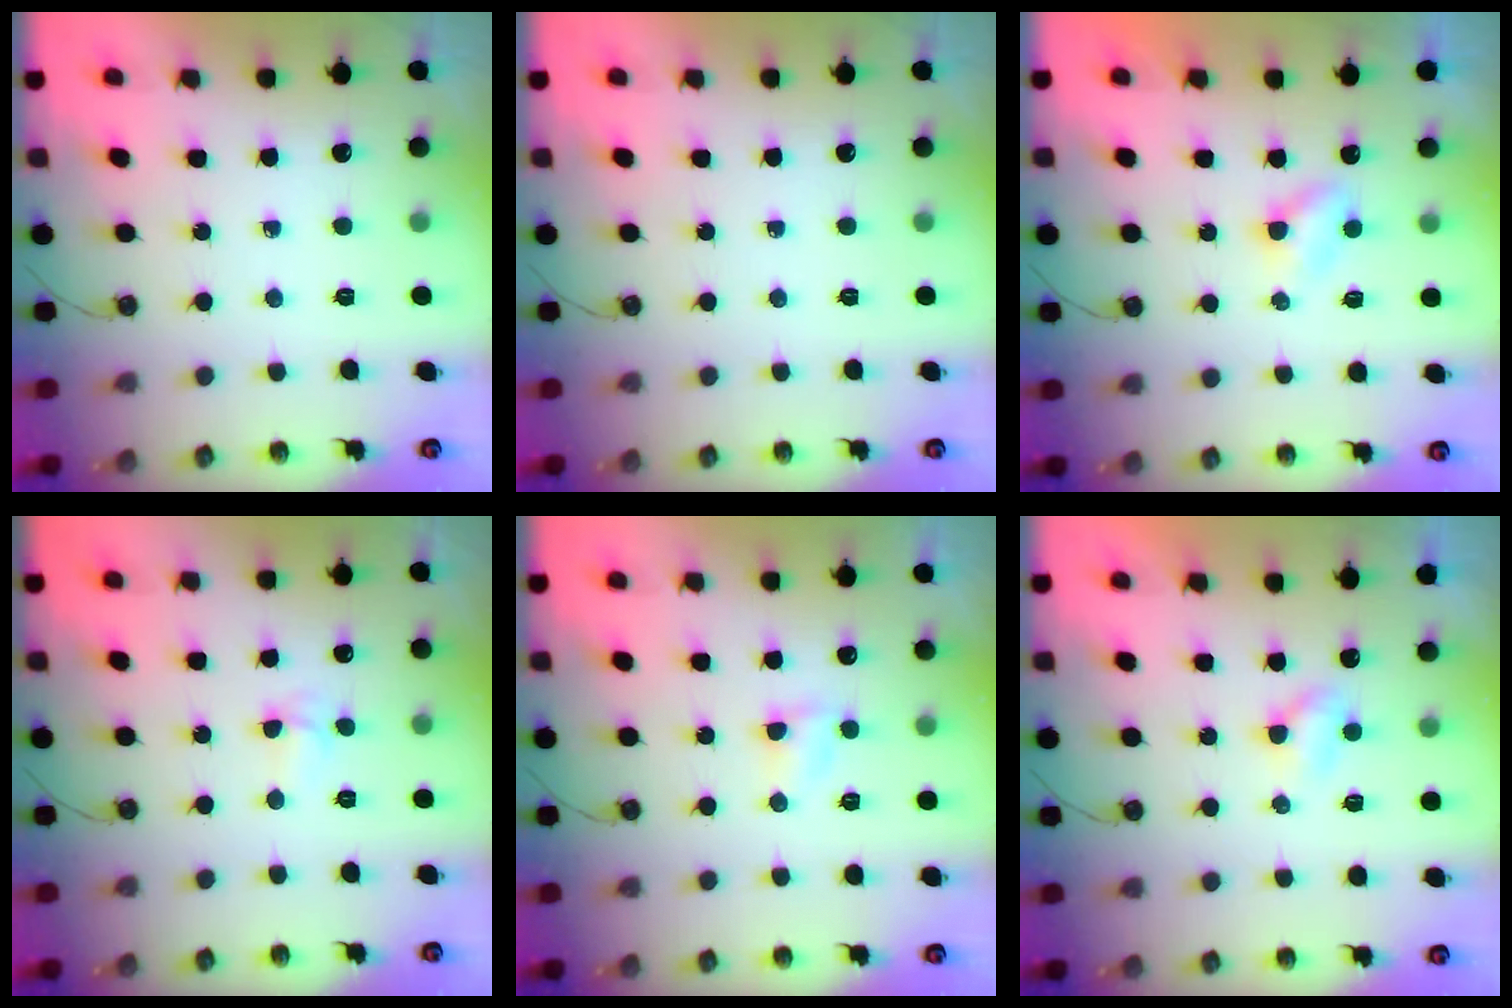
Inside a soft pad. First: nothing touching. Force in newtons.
{"total": 0.0}
{"total": 3.6, "press": 3.6, "slide": 0.5}
{"total": 3.7, "press": 2.0, "slide": 3.1}
{"total": 3.8, "press": 3.7, "slide": 0.5}
{"total": 2.7, "press": 2.6, "slide": 0.4}